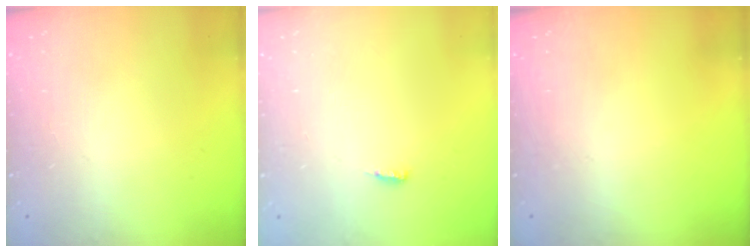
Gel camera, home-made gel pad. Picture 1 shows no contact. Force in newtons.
{"total": 4.3, "press": 4.1, "slide": 1.3}
{"total": 0.0}